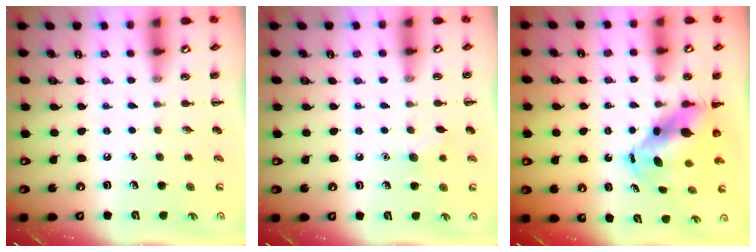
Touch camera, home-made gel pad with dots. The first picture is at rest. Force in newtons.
{"total": 6.0, "press": 5.8, "slide": 1.6}
{"total": 6.6, "press": 6.3, "slide": 1.8}